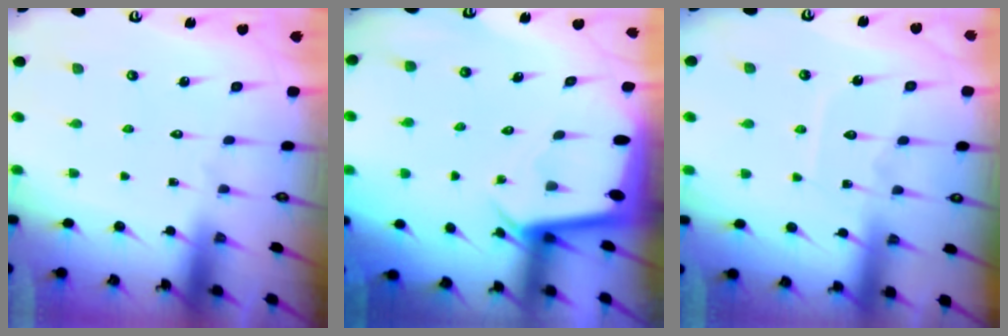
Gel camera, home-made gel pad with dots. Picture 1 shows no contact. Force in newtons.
{"total": 2.8, "press": 2.8, "slide": 0.1}
{"total": 6.2, "press": 6.2, "slide": 0.7}